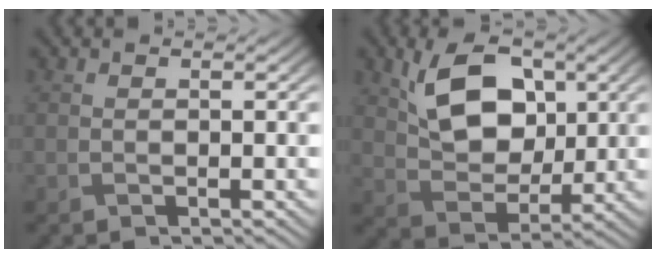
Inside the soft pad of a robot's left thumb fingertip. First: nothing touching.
{"total": 10.0, "force": [3.3, 6.2, 7.1], "torque": [-0.141, -0.002, 0.059]}